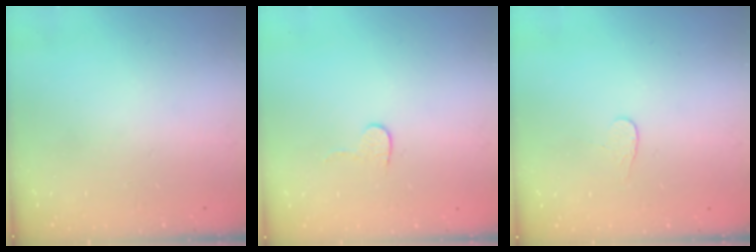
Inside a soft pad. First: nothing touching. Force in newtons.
{"total": 4.0, "press": 4.0, "slide": 0.3}
{"total": 3.4, "press": 3.4, "slide": 0.4}